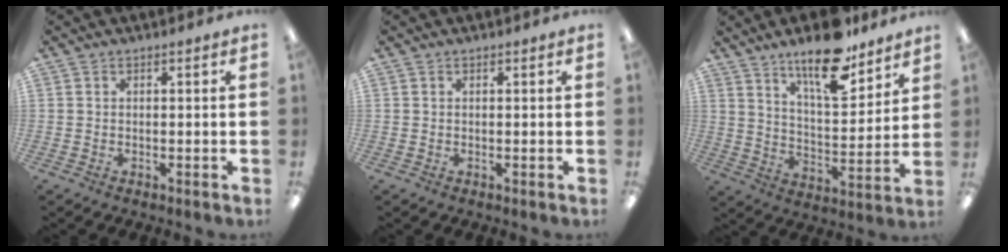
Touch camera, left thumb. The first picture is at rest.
{"total": 0.0}
{"total": 16.3, "force": [12.2, 5.4, 9.4], "torque": [-0.142, -0.074, 0.204]}